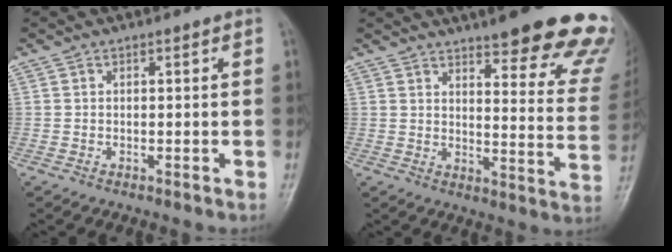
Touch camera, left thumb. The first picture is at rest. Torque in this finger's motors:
{"motor_torque": [0.92, 0.74, 1.46, -1.32, 0.06]}